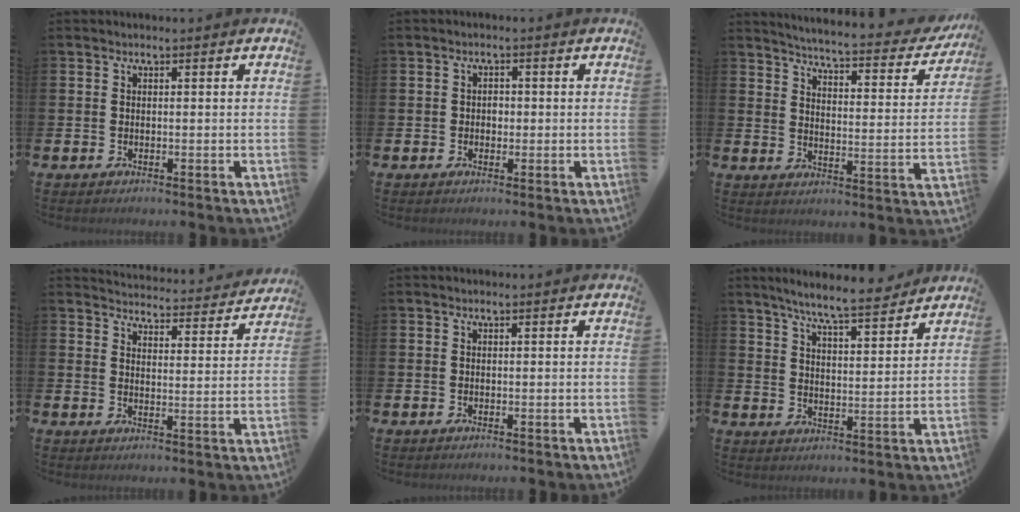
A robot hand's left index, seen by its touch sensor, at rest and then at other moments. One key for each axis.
{"total": 1.4, "fx": -0.2, "fy": 1.2, "fz": 0.7, "tx": -0.006, "ty": 0.004, "tz": -0.007}
{"total": 4.7, "fx": 4.4, "fy": 0.3, "fz": 1.5, "tx": -0.048, "ty": -0.042, "tz": 0.067}
{"total": 4.3, "fx": 4.2, "fy": 0.4, "fz": 0.3, "tx": -0.011, "ty": -0.042, "tz": 0.069}
{"total": 0.0}
{"total": 7.8, "fx": 7.1, "fy": 0.4, "fz": 3.1, "tx": -0.078, "ty": -0.040, "tz": 0.124}